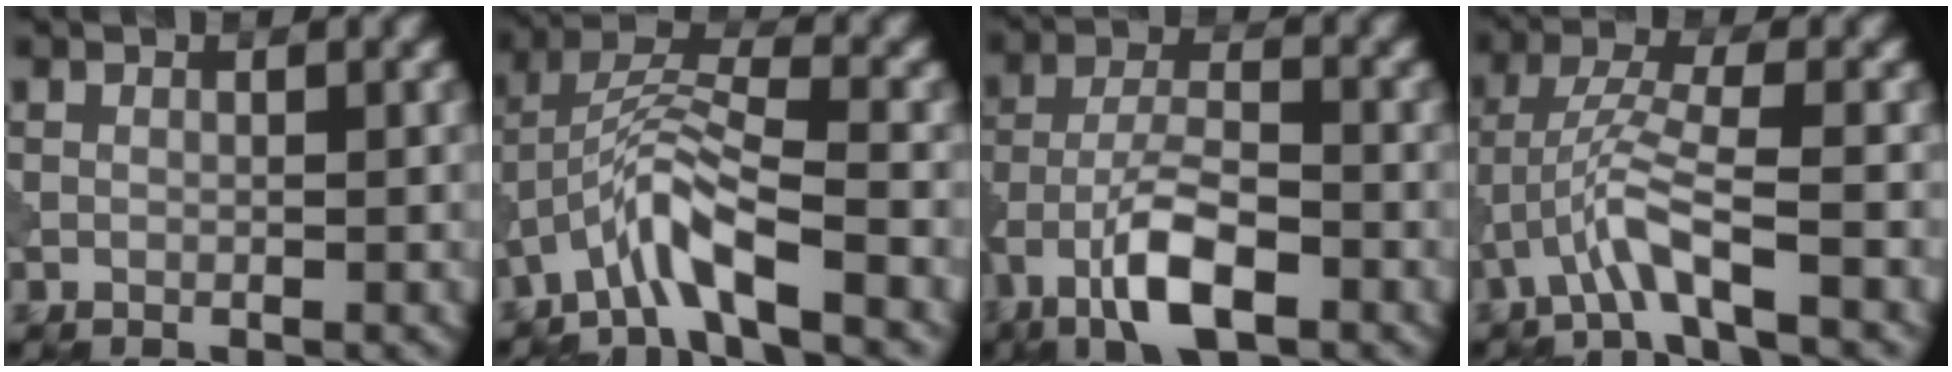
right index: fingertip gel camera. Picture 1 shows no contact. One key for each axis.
{"total": 5.4, "fx": -3.6, "fy": 0.8, "fz": 4.0, "tx": -0.080, "ty": 0.011, "tz": -0.078}
{"total": 6.6, "fx": -3.7, "fy": 2.3, "fz": 4.9, "tx": -0.095, "ty": 0.006, "tz": -0.077}
{"total": 4.2, "fx": -2.5, "fy": 0.3, "fz": 3.3, "tx": -0.069, "ty": 0.014, "tz": -0.056}